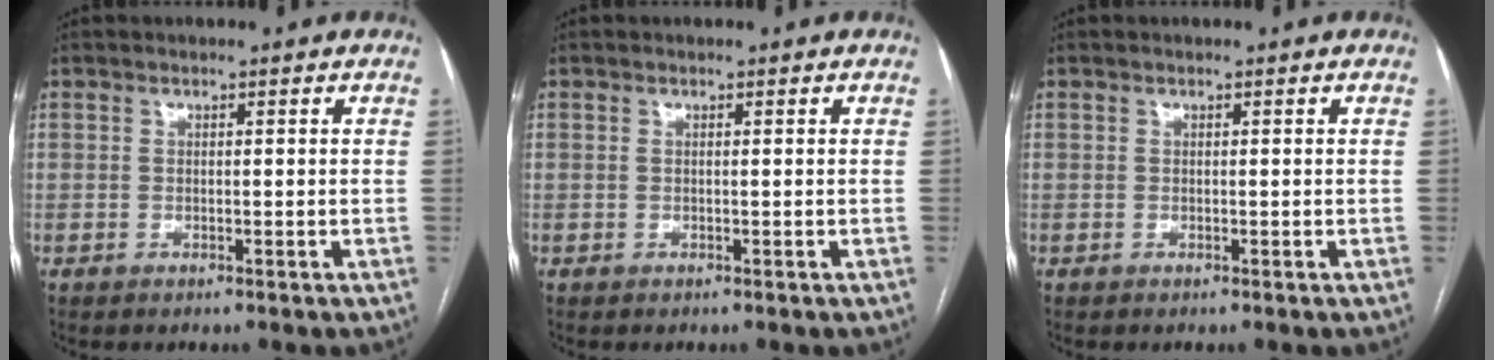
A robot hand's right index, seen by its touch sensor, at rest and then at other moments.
{"total": 0.0}
{"total": 0.0}